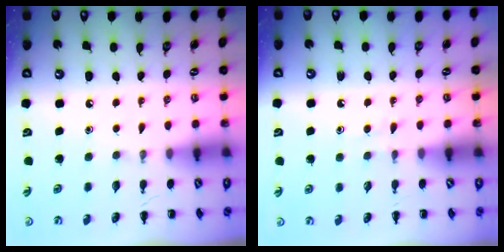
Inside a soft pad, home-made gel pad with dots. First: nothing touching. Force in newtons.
{"total": 2.6, "press": 2.5, "slide": 0.9}